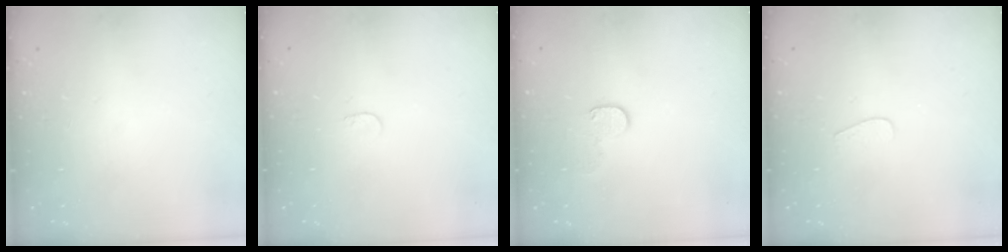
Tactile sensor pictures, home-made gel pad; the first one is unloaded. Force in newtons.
{"total": 3.3, "press": 3.3, "slide": 0.3}
{"total": 4.5, "press": 4.5, "slide": 0.5}
{"total": 3.7, "press": 3.7, "slide": 0.3}